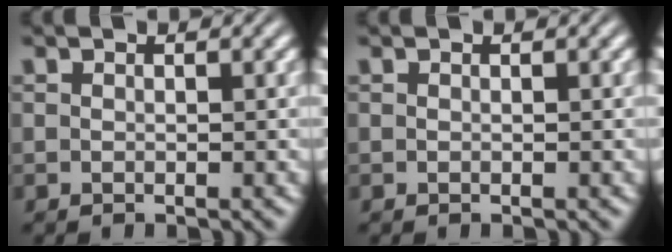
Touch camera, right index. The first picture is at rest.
{"total": 0.0}